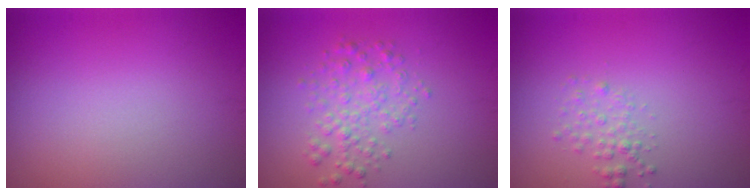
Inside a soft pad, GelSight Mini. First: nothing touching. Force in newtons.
{"total": 2.5, "press": 2.5, "slide": 0.1}
{"total": 1.4, "press": 1.4, "slide": 0.1}